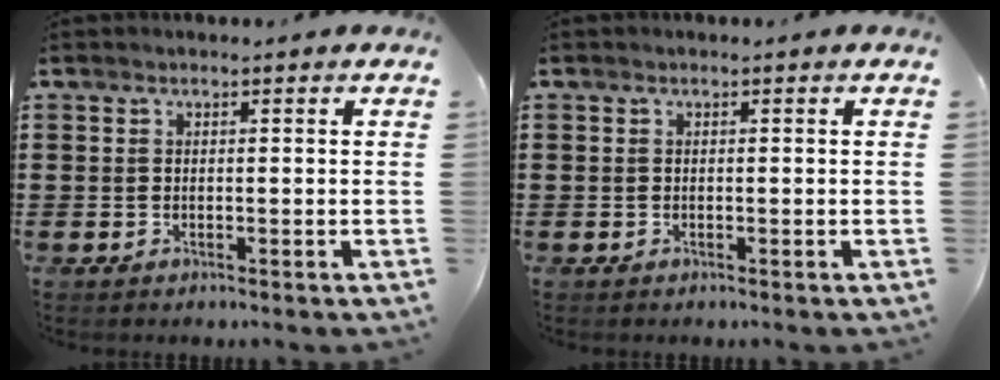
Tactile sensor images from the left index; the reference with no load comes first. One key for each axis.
{"total": 0.0}